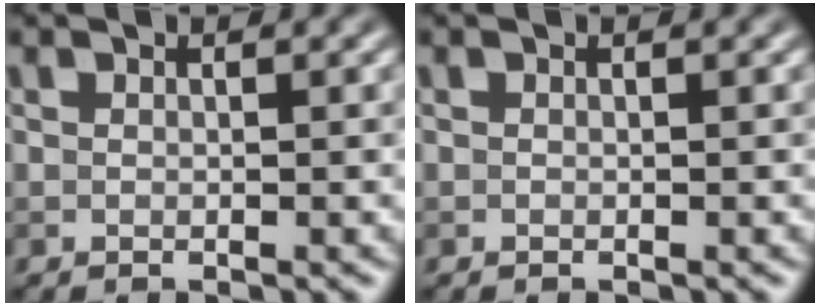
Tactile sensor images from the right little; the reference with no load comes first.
{"total": 0.0}